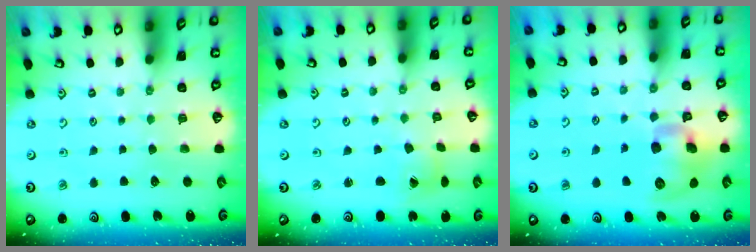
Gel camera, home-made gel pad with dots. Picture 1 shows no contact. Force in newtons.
{"total": 1.7, "press": 1.6, "slide": 0.2}
{"total": 12.3, "press": 12.1, "slide": 2.0}